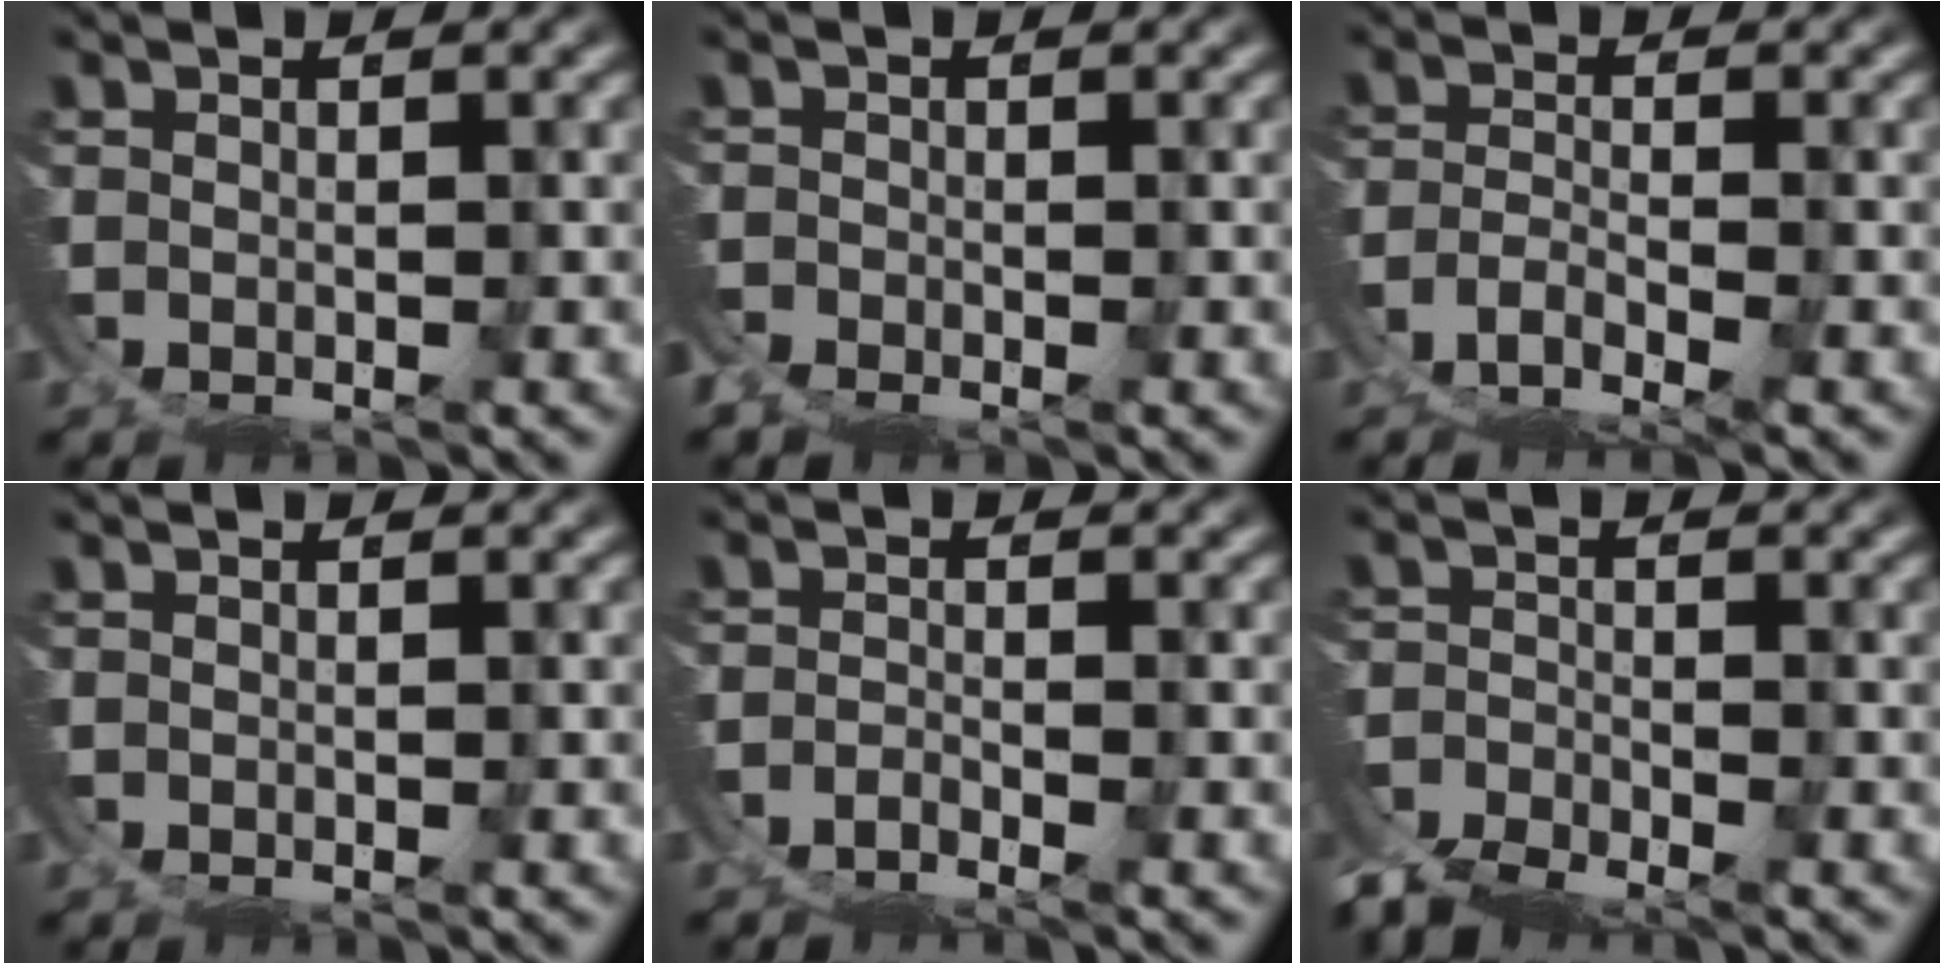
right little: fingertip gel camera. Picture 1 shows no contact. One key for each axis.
{"total": 2.9, "fx": -2.0, "fy": 1.9, "fz": 0.9, "tx": -0.022, "ty": -0.009, "tz": -0.038}
{"total": 5.6, "fx": -3.5, "fy": 3.5, "fz": 2.6, "tx": -0.056, "ty": -0.027, "tz": -0.053}
{"total": 0.0}
{"total": 3.4, "fx": -2.9, "fy": 1.2, "fz": 1.3, "tx": -0.023, "ty": -0.016, "tz": -0.046}
{"total": 6.6, "fx": -5.4, "fy": 3.3, "fz": 1.9, "tx": -0.046, "ty": -0.037, "tz": -0.078}